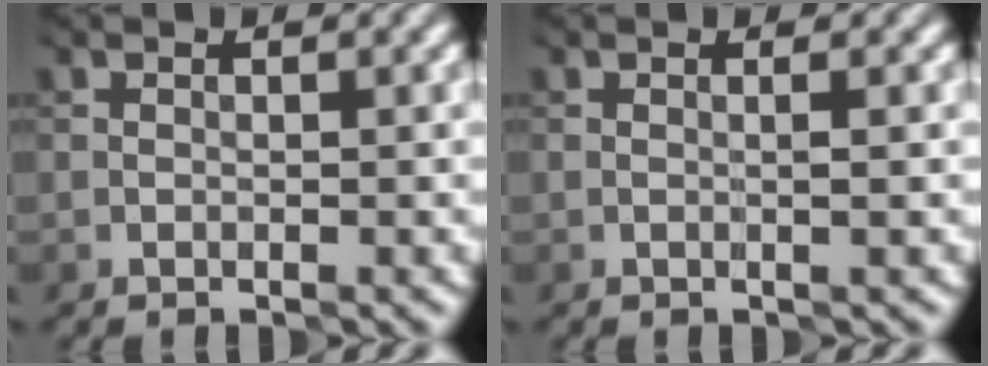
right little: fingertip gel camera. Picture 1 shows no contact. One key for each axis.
{"total": 0.7, "fx": 0.2, "fy": -0.2, "fz": 0.7, "tx": -0.012, "ty": -0.002, "tz": 0.004}